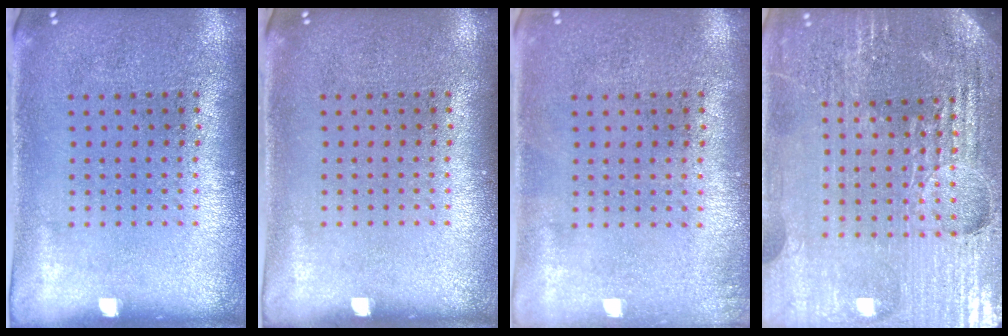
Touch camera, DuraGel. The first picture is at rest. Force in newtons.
{"total": 0.0}
{"total": 0.5, "press": 0.5, "slide": 0.1}
{"total": 5.5, "press": 5.0, "slide": 2.3}